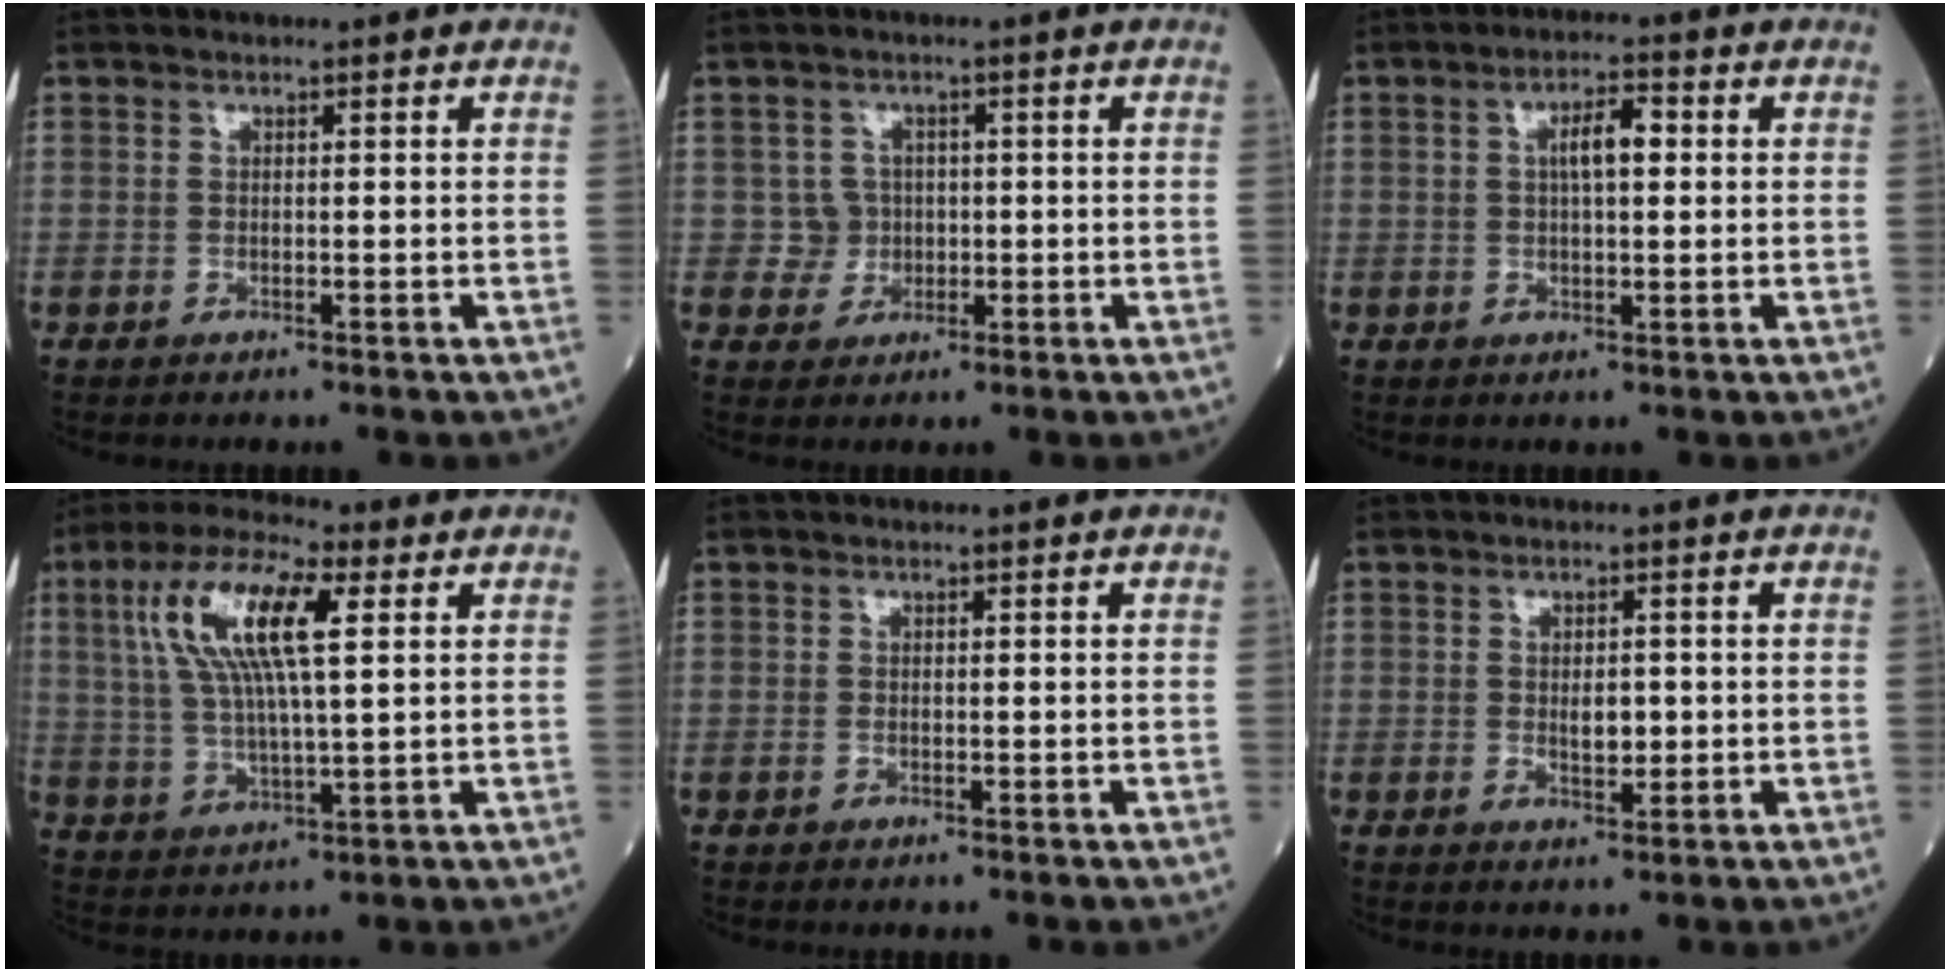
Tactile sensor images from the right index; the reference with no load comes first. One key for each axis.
{"total": 3.2, "fx": 0.0, "fy": 3.2, "fz": 0.1, "tx": 0.007, "ty": 0.008, "tz": 0.002}
{"total": 4.6, "fx": 1.0, "fy": 1.4, "fz": 4.3, "tx": -0.074, "ty": 0.011, "tz": 0.015}
{"total": 13.3, "fx": 4.1, "fy": 2.8, "fz": 12.3, "tx": -0.254, "ty": 0.021, "tz": 0.075}
{"total": 0.0}
{"total": 2.6, "fx": 0.0, "fy": 1.2, "fz": 2.2, "tx": -0.032, "ty": -0.001, "tz": 0.002}